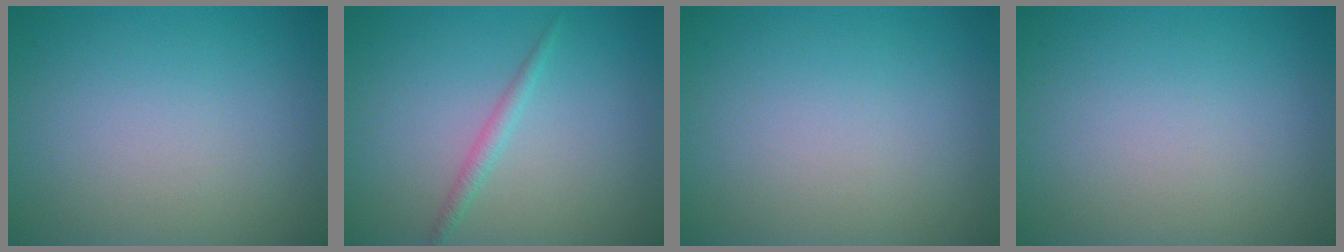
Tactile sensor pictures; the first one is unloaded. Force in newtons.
{"total": 1.3, "press": 1.3, "slide": 0.0}
{"total": 0.0}
{"total": 0.0}